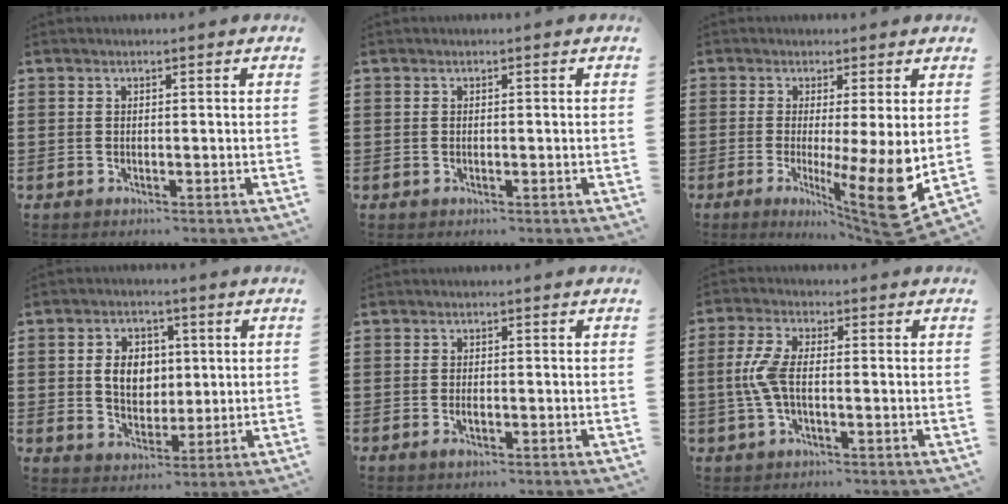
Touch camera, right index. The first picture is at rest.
{"total": 0.0}
{"total": 10.9, "force": [-0.4, 1.1, 10.8], "torque": [-0.161, -0.040, -0.002]}
{"total": 6.1, "force": [0.7, 4.8, 3.7], "torque": [-0.072, 0.010, 0.007]}
{"total": 1.5, "force": [-0.5, 0.5, 1.3], "torque": [-0.025, -0.003, -0.008]}
{"total": 5.7, "force": [-0.7, 2.3, 5.2], "torque": [-0.128, -0.004, -0.023]}